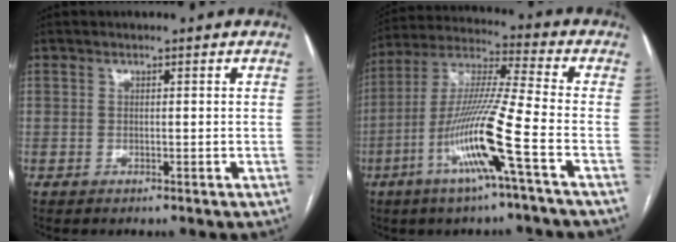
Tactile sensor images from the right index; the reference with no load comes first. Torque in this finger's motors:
{"motor_torque": [2.14, 0.00, 1.05, 0.21]}